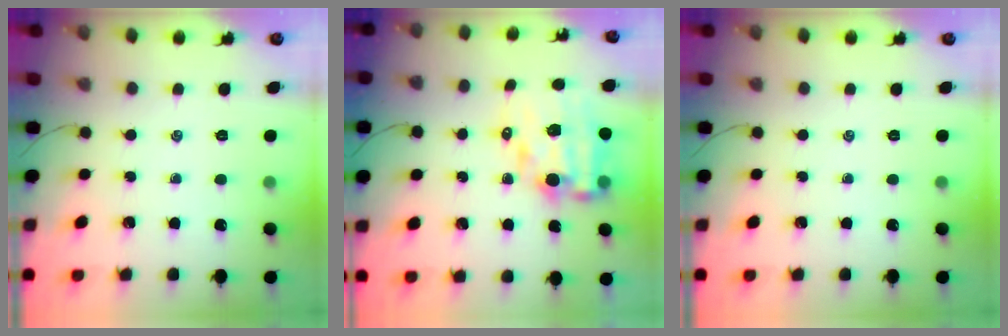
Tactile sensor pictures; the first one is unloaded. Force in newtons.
{"total": 13.2, "press": 12.9, "slide": 3.1}
{"total": 0.0}